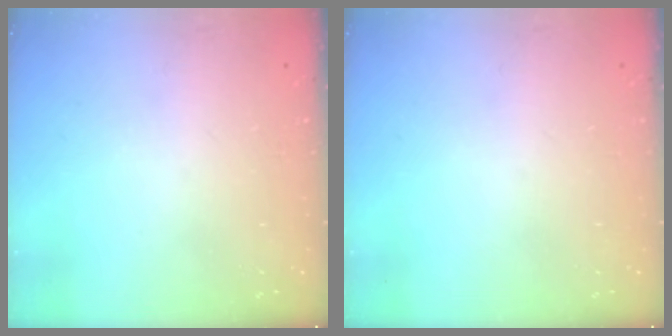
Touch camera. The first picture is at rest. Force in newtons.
{"total": 0.0}